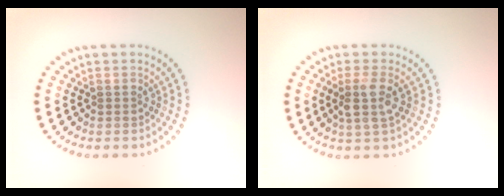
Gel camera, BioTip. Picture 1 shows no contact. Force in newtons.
{"total": 2.8, "press": 2.4, "slide": 1.5}